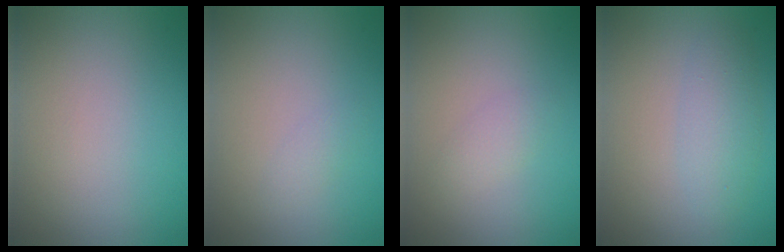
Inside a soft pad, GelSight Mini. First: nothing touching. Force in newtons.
{"total": 0.8, "press": 0.8, "slide": 0.0}
{"total": 1.2, "press": 1.2, "slide": 0.1}
{"total": 2.4, "press": 2.4, "slide": 0.0}